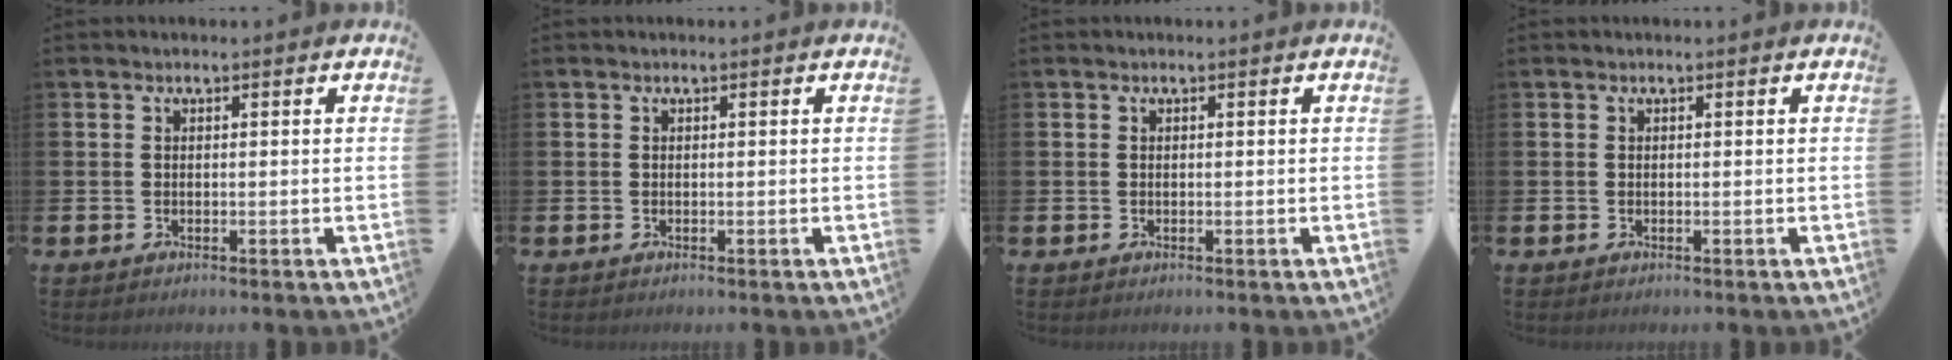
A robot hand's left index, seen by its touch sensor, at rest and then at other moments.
{"total": 0.0}
{"total": 0.0}
{"total": 0.0}